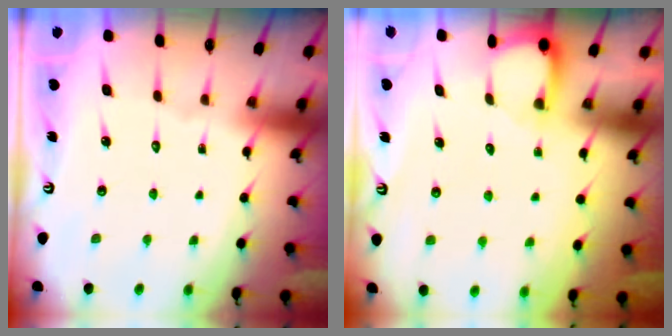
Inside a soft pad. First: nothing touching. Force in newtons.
{"total": 2.4, "press": 2.4, "slide": 0.3}